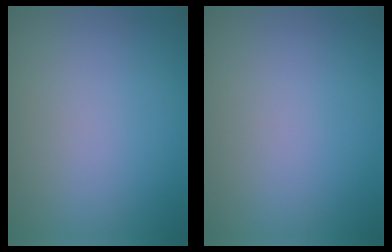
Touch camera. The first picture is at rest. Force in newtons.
{"total": 0.0}